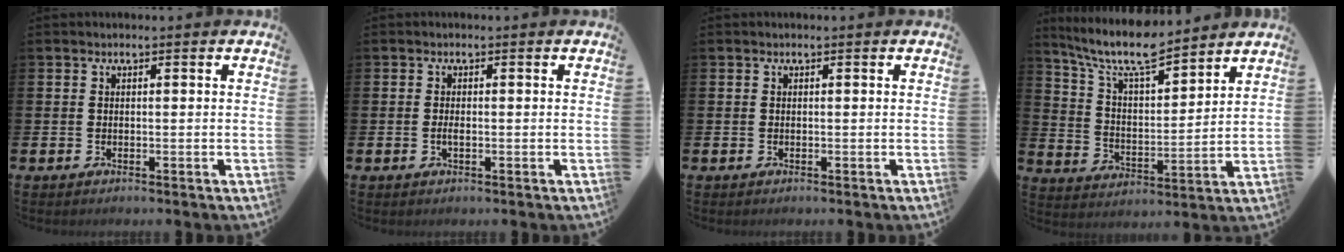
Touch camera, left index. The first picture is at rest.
{"total": 1.1, "force": [-0.4, 0.3, 0.9], "torque": [-0.015, -0.001, -0.009]}
{"total": 0.0}
{"total": 9.6, "force": [8.4, 1.9, 4.3], "torque": [-0.111, -0.048, 0.148]}